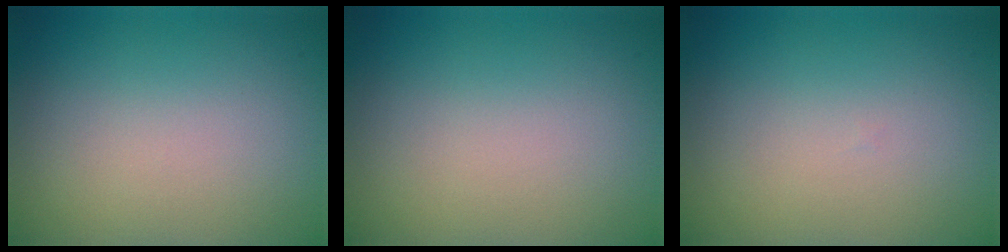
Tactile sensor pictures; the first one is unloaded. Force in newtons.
{"total": 0.0}
{"total": 0.0}